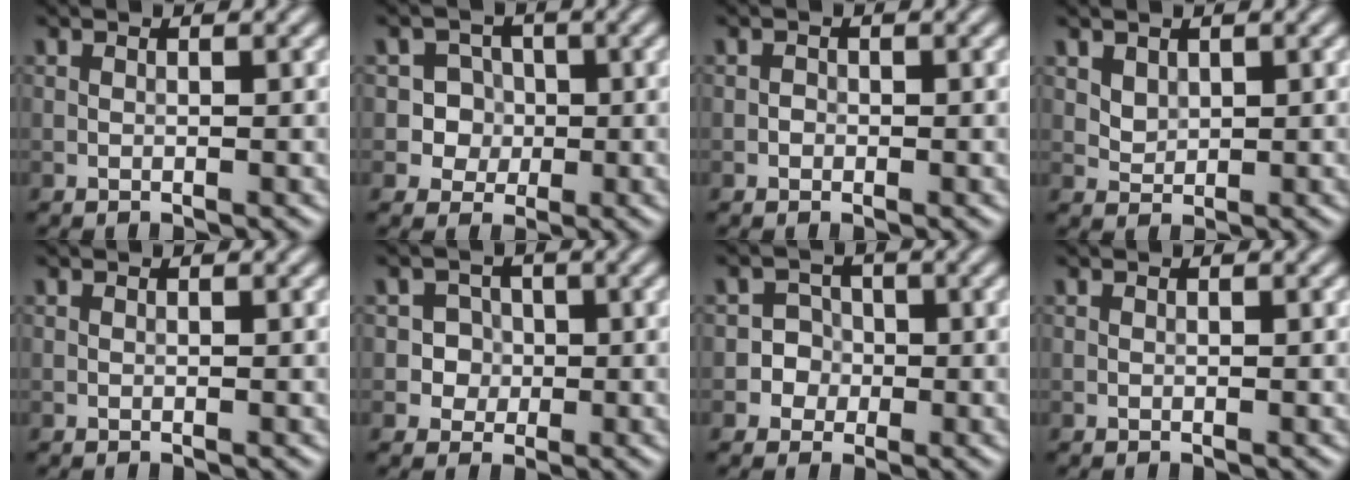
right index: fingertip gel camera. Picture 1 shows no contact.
{"total": 3.6, "force": [-0.3, 3.5, 0.8], "torque": [0.008, 0.015, -0.012]}
{"total": 0.6, "force": [-0.2, 0.5, 0.1], "torque": [0.003, -0.002, -0.005]}
{"total": 1.5, "force": [0.8, 1.1, 0.7], "torque": [-0.014, -0.006, 0.022]}
{"total": 0.0}
{"total": 2.3, "force": [-0.3, 2.2, 0.4], "torque": [0.016, 0.002, -0.015]}
{"total": 3.2, "force": [-0.9, 3.0, 0.3], "torque": [0.024, 0.011, -0.028]}
{"total": 0.0}